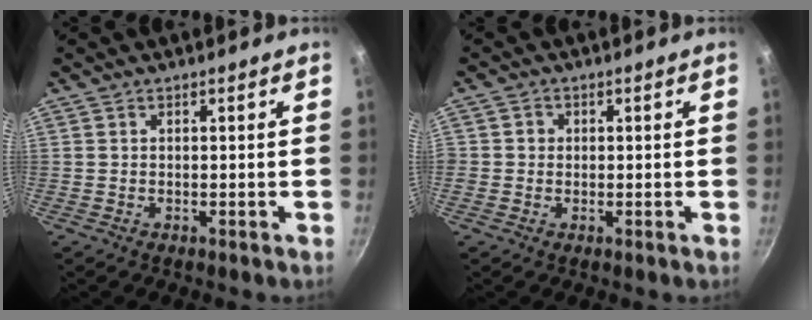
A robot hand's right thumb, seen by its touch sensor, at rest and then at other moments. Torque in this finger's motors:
{"motor_torque": [-0.45, 0.49, 0.05, 0.37, 0.04]}